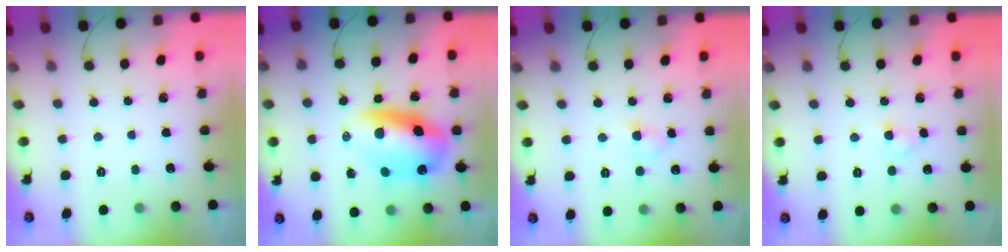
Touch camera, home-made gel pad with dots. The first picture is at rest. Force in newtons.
{"total": 13.9, "press": 13.6, "slide": 3.2}
{"total": 2.6, "press": 2.4, "slide": 1.0}
{"total": 2.1, "press": 1.9, "slide": 0.9}